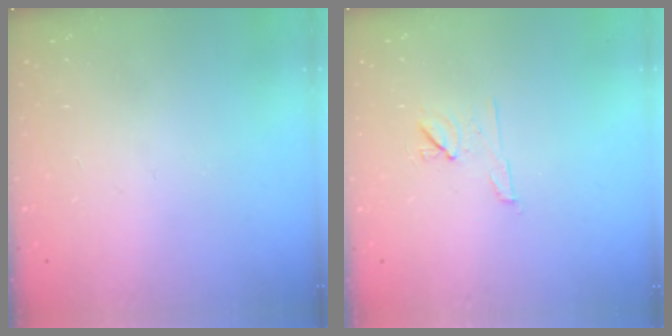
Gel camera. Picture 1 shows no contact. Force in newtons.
{"total": 7.0, "press": 6.9, "slide": 0.9}